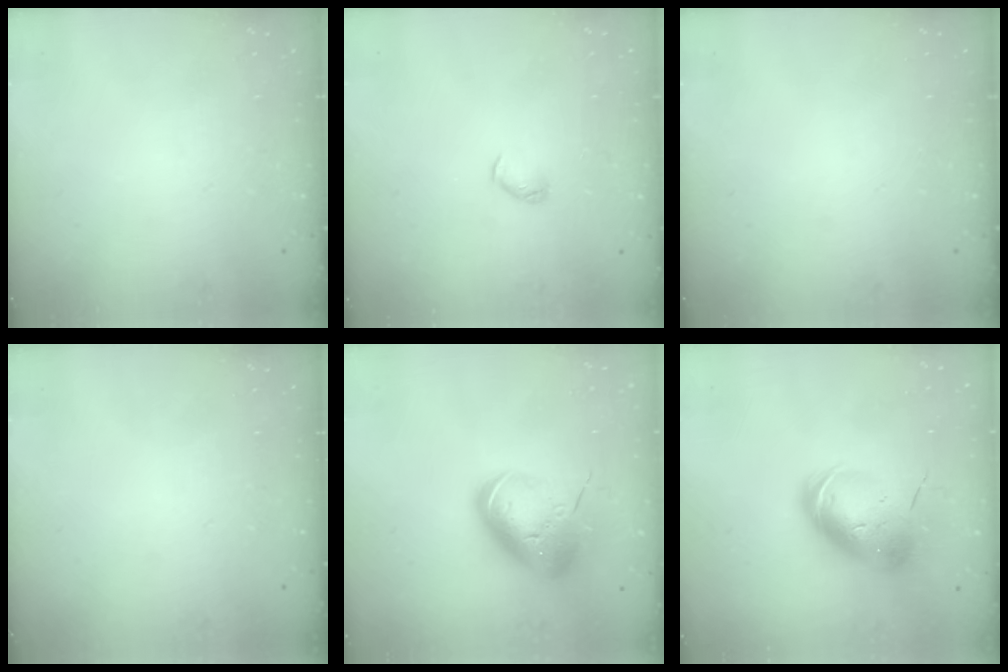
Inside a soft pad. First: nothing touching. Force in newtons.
{"total": 2.9, "press": 2.9, "slide": 0.5}
{"total": 0.0}
{"total": 0.0}
{"total": 16.1, "press": 15.8, "slide": 2.8}
{"total": 13.4, "press": 13.2, "slide": 2.4}